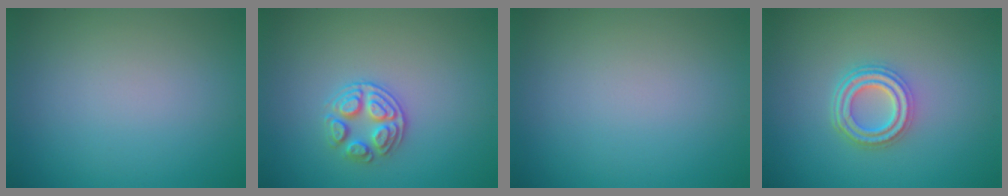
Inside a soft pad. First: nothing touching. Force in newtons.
{"total": 2.7, "press": 2.5, "slide": 0.9}
{"total": 0.0}
{"total": 3.7, "press": 2.9, "slide": 2.3}